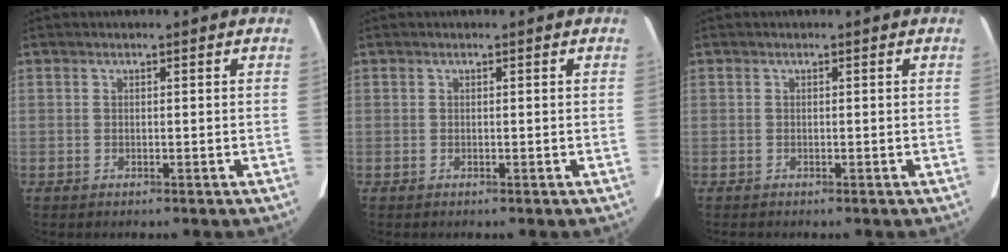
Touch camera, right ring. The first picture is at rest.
{"total": 0.0}
{"total": 0.0}